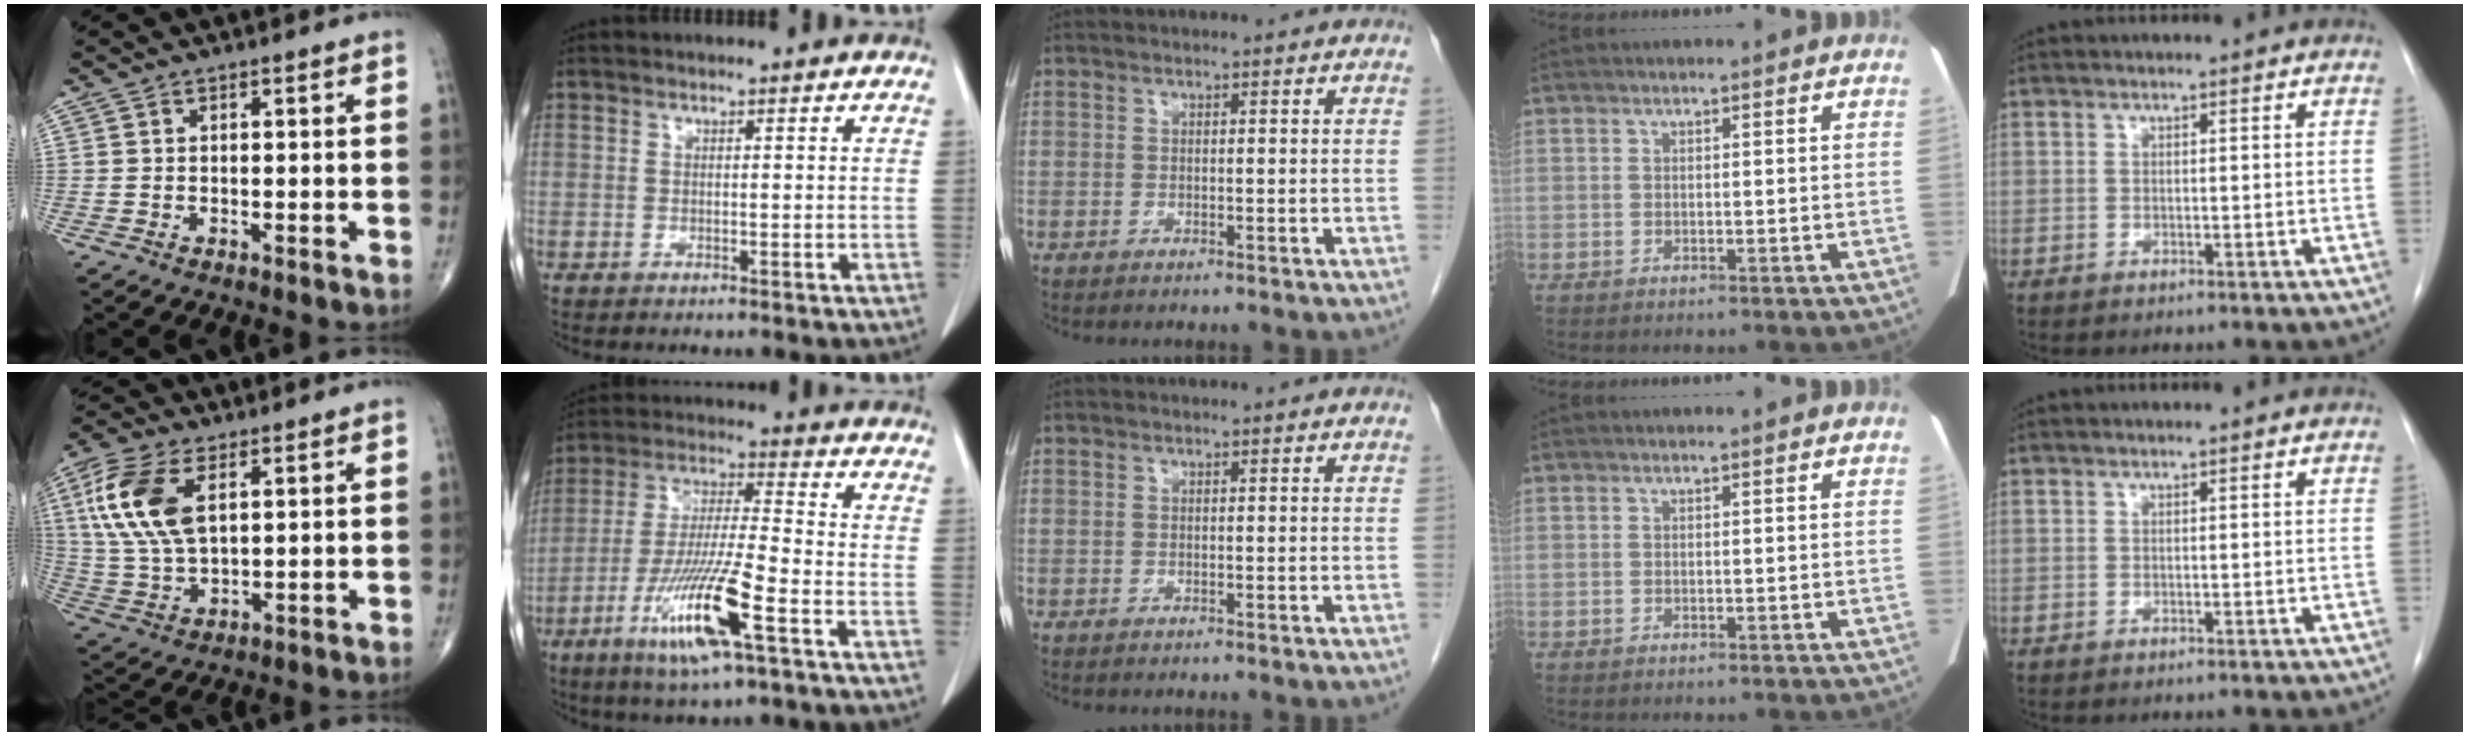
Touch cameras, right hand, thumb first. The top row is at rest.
{"thumb": {"total": 14.6, "force": [4.7, 7.6, 11.6], "torque": [-0.251, -0.005, 0.096]}, "index": {"total": 14.5, "force": [-6.7, 0.7, 12.8], "torque": [-0.257, -0.023, -0.123]}}